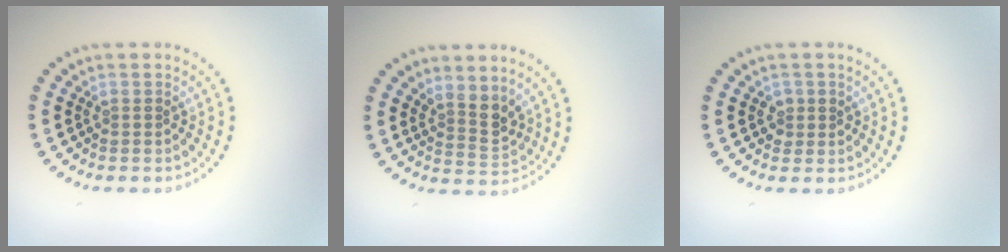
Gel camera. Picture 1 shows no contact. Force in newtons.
{"total": 2.7, "press": 2.0, "slide": 1.7}
{"total": 1.1, "press": 1.1, "slide": 0.4}